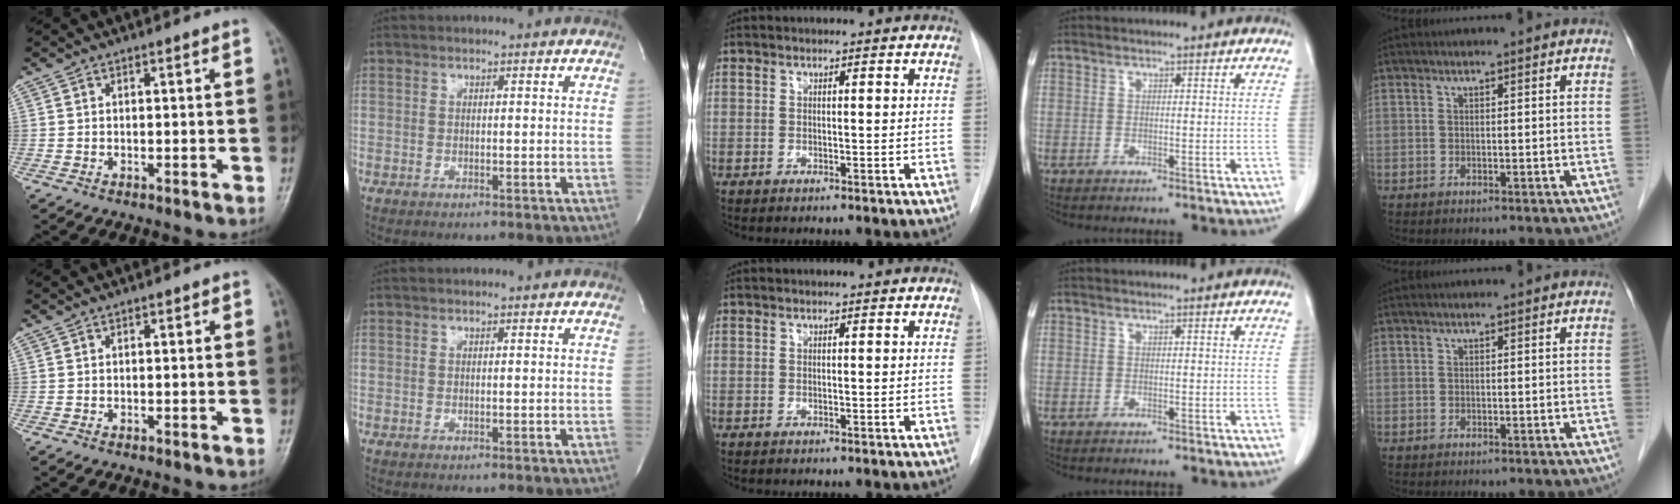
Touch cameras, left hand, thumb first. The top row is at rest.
{"index": {"total": 0.7, "force": [0.7, 0.0, 0.2], "torque": [-0.009, 0.004, 0.009]}}